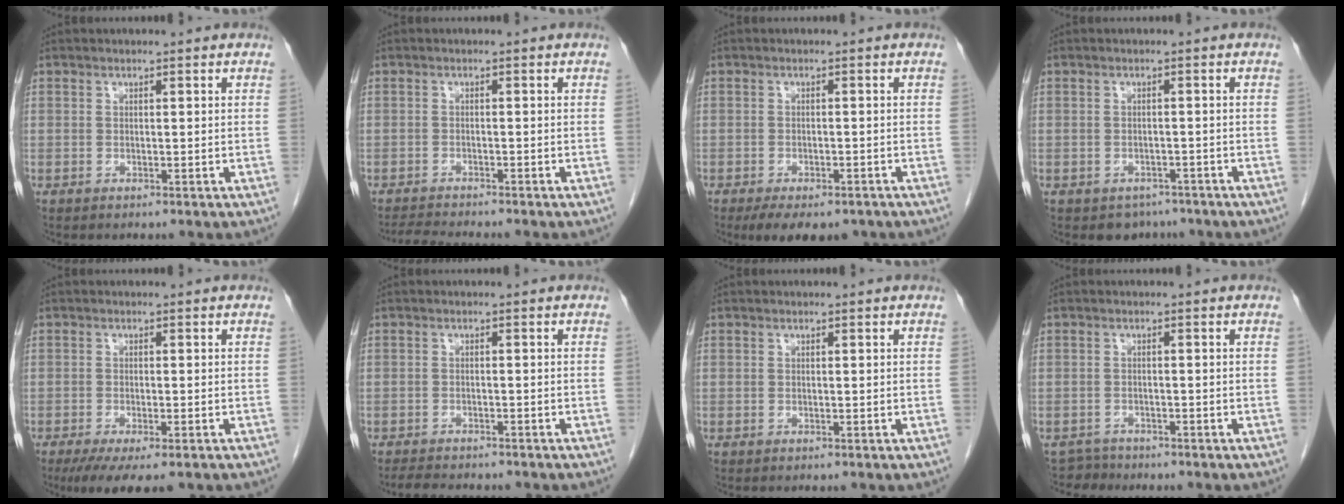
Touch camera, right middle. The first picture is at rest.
{"total": 3.5, "force": [-3.3, -0.7, 0.9], "torque": [-0.022, -0.020, -0.056]}
{"total": 7.9, "force": [-5.8, 3.3, 4.1], "torque": [-0.056, -0.006, -0.081]}
{"total": 3.0, "force": [-2.4, 1.8, 0.1], "torque": [-0.004, 0.004, -0.030]}
{"total": 7.8, "force": [-5.6, 1.7, 5.1], "torque": [-0.073, -0.019, -0.085]}
{"total": 5.8, "force": [-5.2, 1.3, 2.2], "torque": [-0.038, -0.011, -0.077]}
{"total": 0.0}
{"total": 2.1, "force": [-1.8, 0.5, -1.0], "torque": [0.015, -0.005, -0.032]}